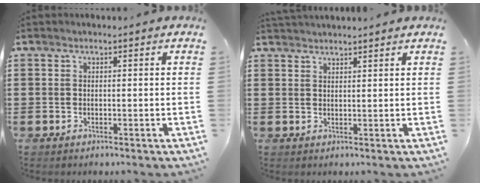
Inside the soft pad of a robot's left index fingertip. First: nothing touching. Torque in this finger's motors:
{"motor_torque": [2.14, 0.00, 0.25, 0.14]}